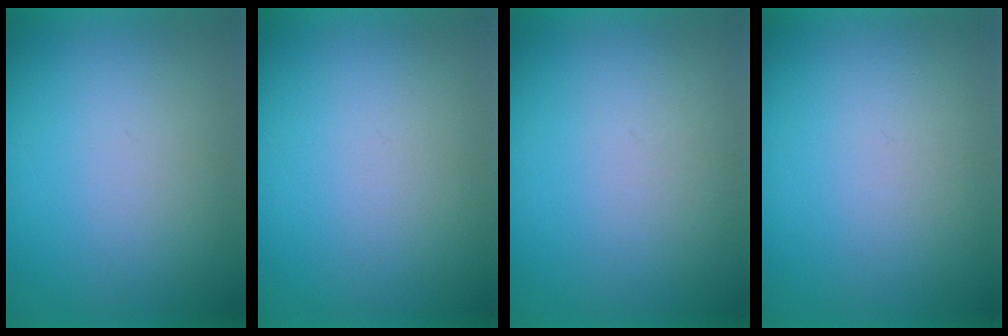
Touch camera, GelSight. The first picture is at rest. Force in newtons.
{"total": 0.0}
{"total": 1.3}
{"total": 1.1}